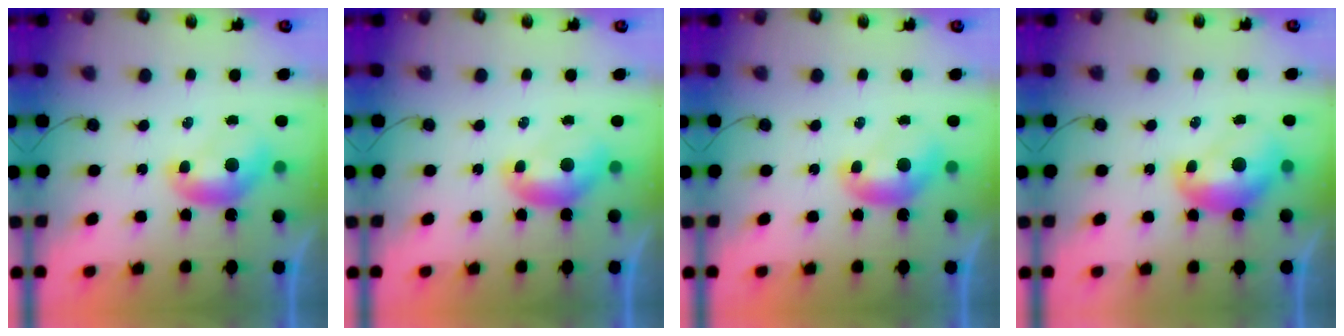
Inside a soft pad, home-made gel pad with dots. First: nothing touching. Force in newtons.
{"total": 0.0}
{"total": 0.0}
{"total": 2.8, "press": 2.8, "slide": 0.4}